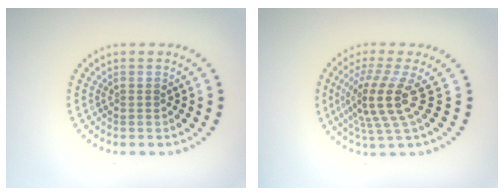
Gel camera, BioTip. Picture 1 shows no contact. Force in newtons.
{"total": 4.5, "press": 3.2, "slide": 3.1}